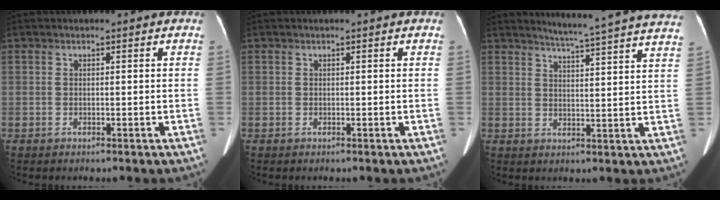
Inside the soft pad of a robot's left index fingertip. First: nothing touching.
{"total": 0.0}
{"total": 18.3, "force": [17.1, -1.2, 6.4], "torque": [-0.099, -0.059, 0.201]}